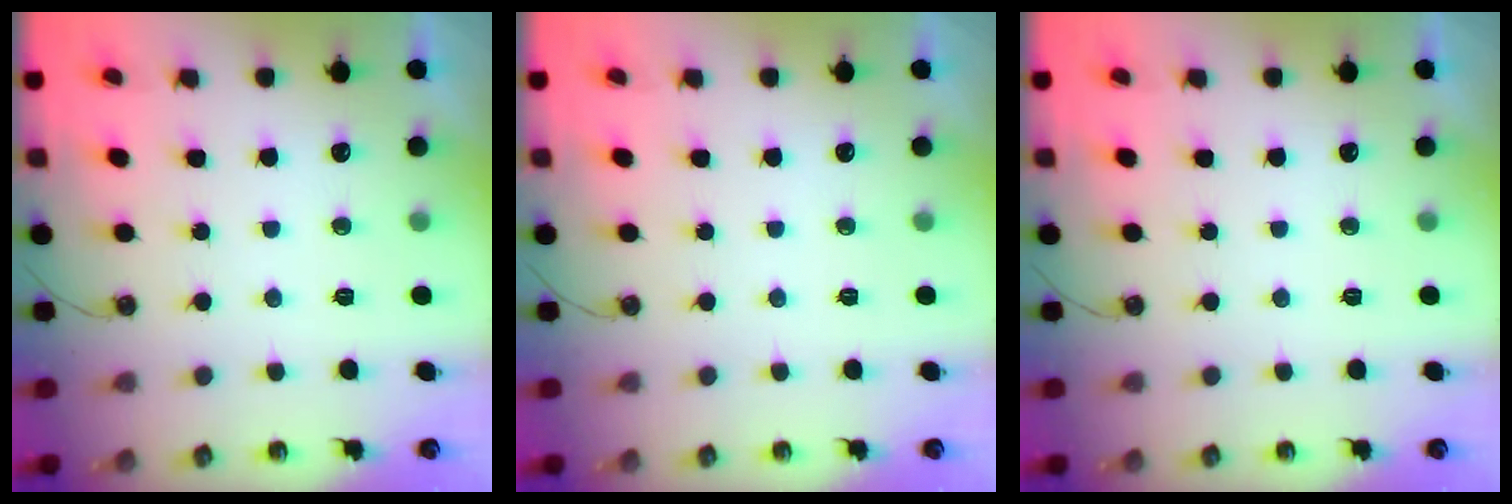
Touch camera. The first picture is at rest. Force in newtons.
{"total": 0.0}
{"total": 0.0}